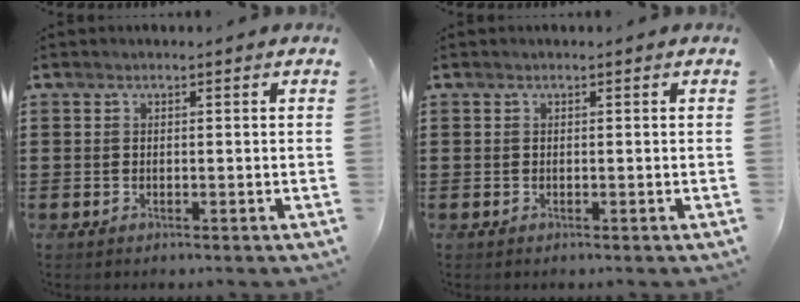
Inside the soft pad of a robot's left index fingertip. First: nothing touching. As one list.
[{"total": 0.0}]